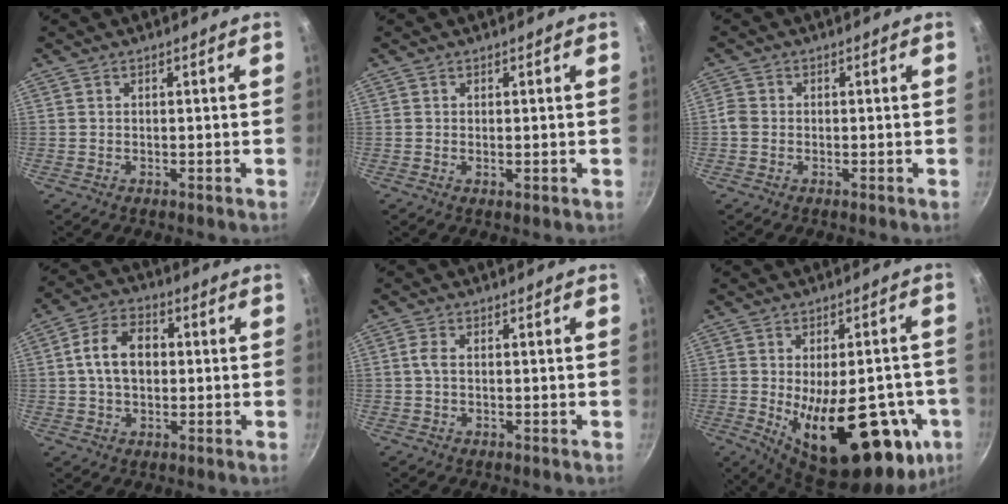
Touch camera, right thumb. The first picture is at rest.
{"total": 1.0, "force": [-0.1, 0.4, 0.9], "torque": [-0.015, -0.002, -0.002]}
{"total": 1.7, "force": [-0.4, 1.4, 0.8], "torque": [-0.015, 0.004, -0.011]}
{"total": 9.6, "force": [0.7, 6.7, 6.9], "torque": [-0.100, 0.022, 0.002]}
{"total": 2.0, "force": [-0.1, 1.0, 1.7], "torque": [-0.044, 0.007, -0.004]}
{"total": 26.3, "force": [-6.6, 11.9, 22.5], "torque": [-0.275, -0.011, -0.072]}